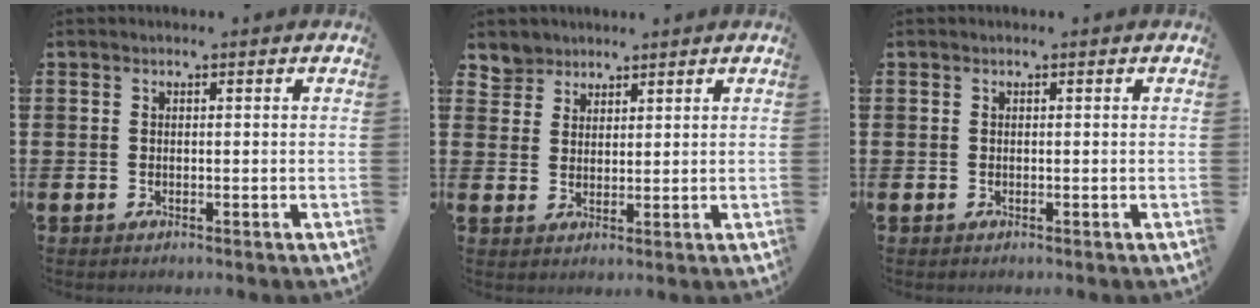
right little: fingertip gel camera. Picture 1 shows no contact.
{"total": 3.4, "force": [3.0, 1.6, -0.4], "torque": [0.000, -0.004, 0.058]}
{"total": 0.0}